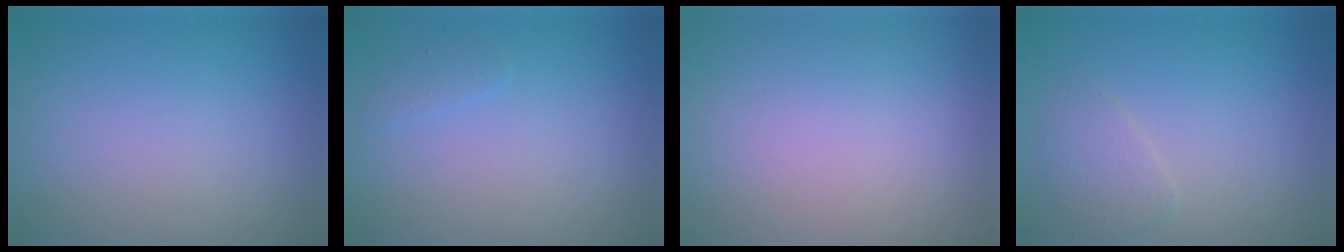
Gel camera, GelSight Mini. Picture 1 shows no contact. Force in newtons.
{"total": 0.8, "press": 0.8, "slide": 0.1}
{"total": 0.0}
{"total": 1.7, "press": 1.7, "slide": 0.1}